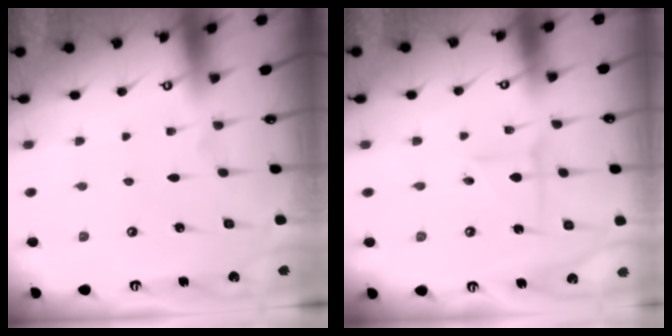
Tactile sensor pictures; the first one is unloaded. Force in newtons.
{"total": 2.9, "press": 2.9, "slide": 0.2}